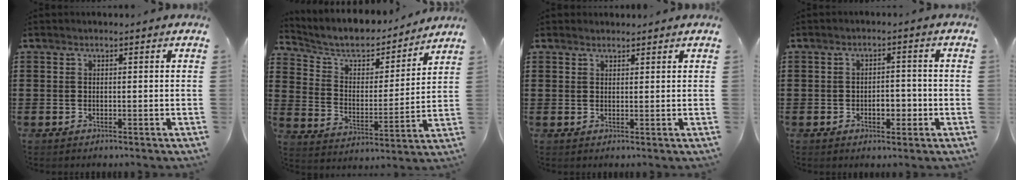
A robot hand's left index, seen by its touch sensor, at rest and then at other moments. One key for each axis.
{"total": 6.7, "fx": 6.0, "fy": 2.3, "fz": 2.0, "tx": -0.073, "ty": -0.039, "tz": 0.100}
{"total": 1.3, "fx": 1.2, "fy": 0.4, "fz": 0.1, "tx": -0.005, "ty": 0.000, "tz": 0.024}
{"total": 3.6, "fx": -1.2, "fy": 2.0, "fz": 2.8, "tx": -0.046, "ty": 0.002, "tz": -0.026}